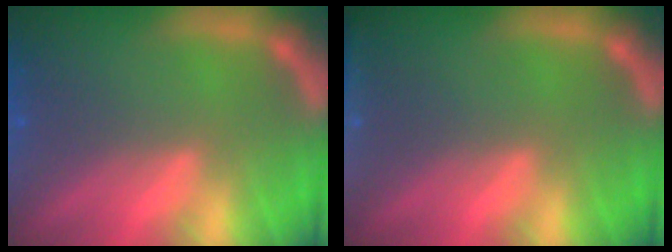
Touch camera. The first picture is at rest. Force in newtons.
{"total": 3.0}